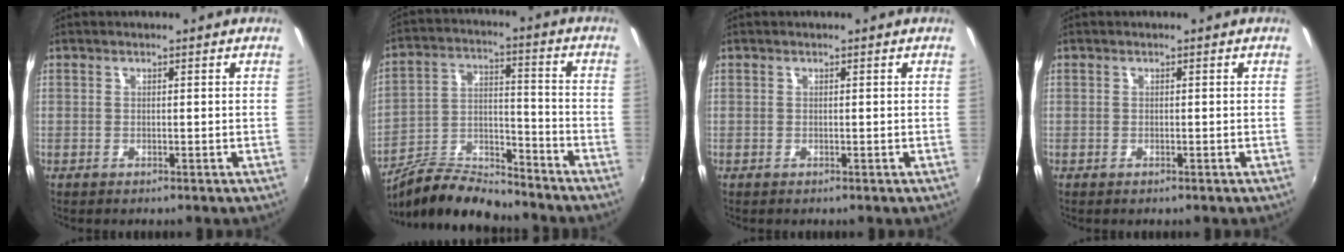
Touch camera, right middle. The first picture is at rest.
{"total": 11.3, "force": [-9.9, 3.7, 4.0], "torque": [-0.083, 0.017, -0.179]}
{"total": 0.0}
{"total": 0.0}